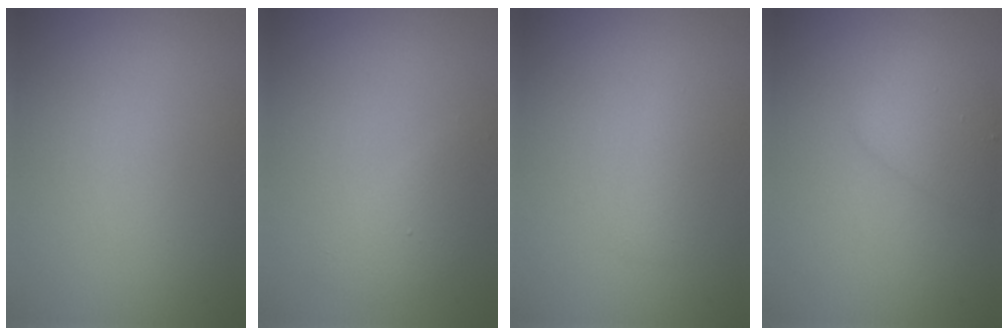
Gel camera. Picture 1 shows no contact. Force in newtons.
{"total": 1.7, "press": 1.7, "slide": 0.2}
{"total": 1.3, "press": 1.3, "slide": 0.0}
{"total": 2.6, "press": 2.6, "slide": 0.1}